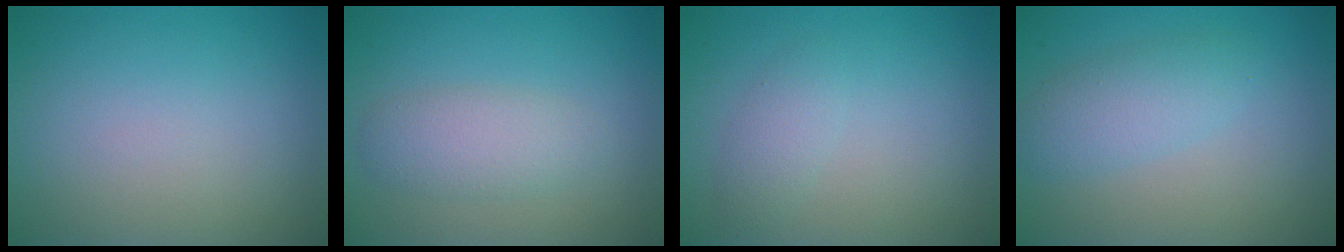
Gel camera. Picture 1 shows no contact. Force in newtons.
{"total": 2.9, "press": 2.9, "slide": 0.0}
{"total": 1.6, "press": 1.6, "slide": 0.1}
{"total": 2.9, "press": 2.8, "slide": 0.2}